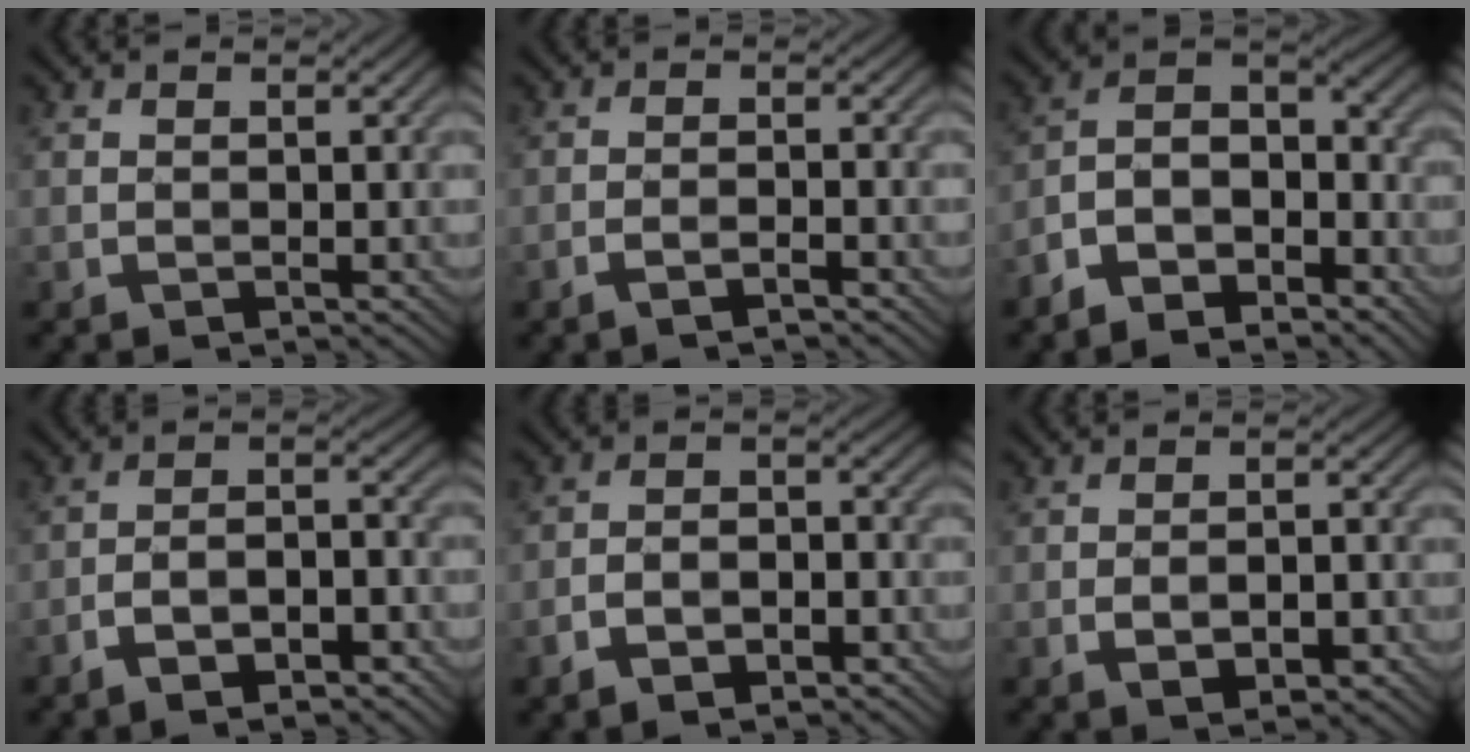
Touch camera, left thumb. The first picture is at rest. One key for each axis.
{"total": 2.3, "fx": -1.7, "fy": 0.4, "fz": 1.5, "tx": -0.029, "ty": 0.004, "tz": -0.034}
{"total": 9.0, "fx": -6.3, "fy": 4.3, "fz": 4.8, "tx": -0.087, "ty": -0.002, "tz": -0.131}
{"total": 6.6, "fx": -4.2, "fy": 2.4, "fz": 4.4, "tx": -0.072, "ty": 0.002, "tz": -0.071}
{"total": 5.2, "fx": -3.4, "fy": 2.5, "fz": 3.0, "tx": -0.049, "ty": 0.000, "tz": -0.061}
{"total": 4.7, "fx": -2.0, "fy": 2.2, "fz": 3.6, "tx": -0.057, "ty": 0.000, "tz": -0.032}